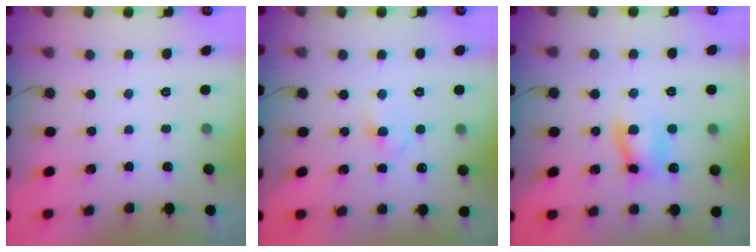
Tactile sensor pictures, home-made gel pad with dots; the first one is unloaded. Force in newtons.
{"total": 3.7, "press": 3.5, "slide": 1.3}
{"total": 7.9, "press": 7.9, "slide": 0.5}